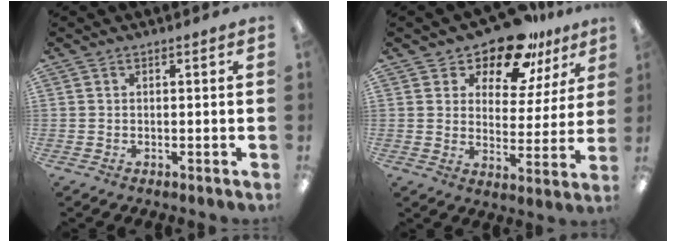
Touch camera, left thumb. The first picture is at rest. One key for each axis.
{"total": 13.9, "fx": 11.8, "fy": 5.3, "fz": 5.2, "tx": -0.090, "ty": -0.084, "tz": 0.210}